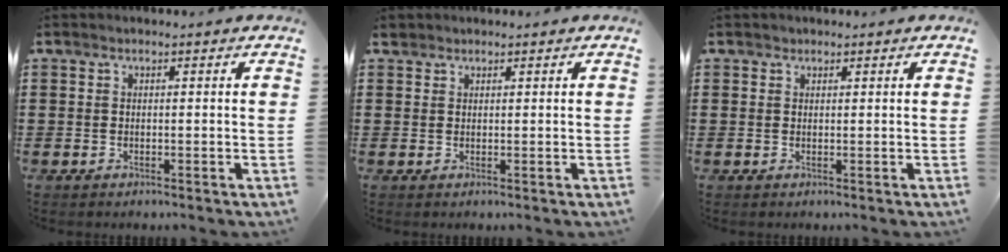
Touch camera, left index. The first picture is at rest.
{"total": 1.0, "force": [0.9, 0.5, 0.1], "torque": [-0.006, 0.003, 0.017]}
{"total": 0.6, "force": [0.5, 0.4, 0.0], "torque": [-0.001, 0.002, 0.010]}